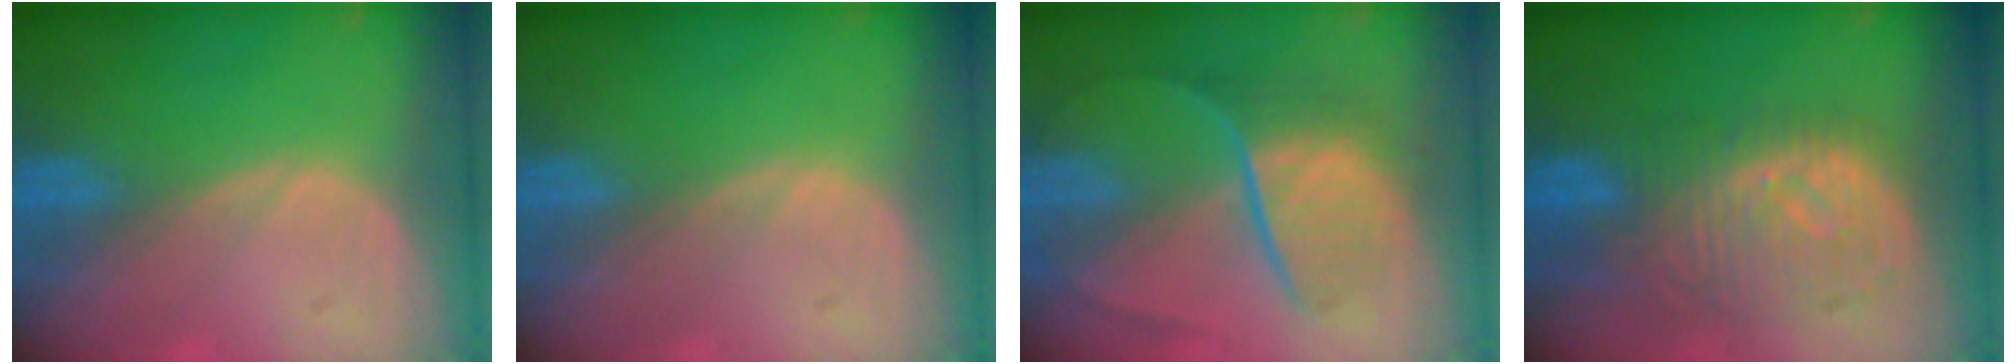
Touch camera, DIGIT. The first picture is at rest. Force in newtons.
{"total": 0.0}
{"total": 9.0, "press": 7.4, "slide": 5.1}
{"total": 9.8, "press": 9.0, "slide": 3.8}